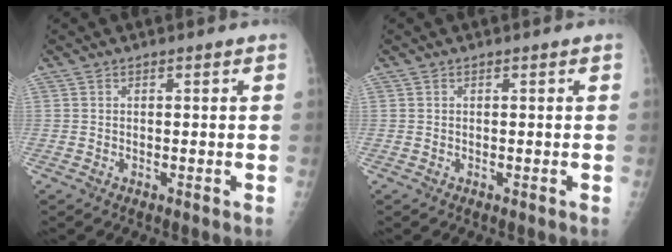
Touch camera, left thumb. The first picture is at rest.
{"total": 0.0}